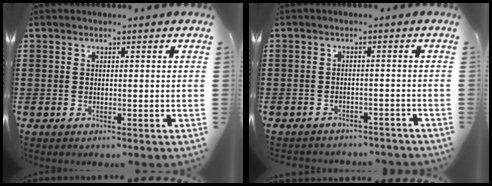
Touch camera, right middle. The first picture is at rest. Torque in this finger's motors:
{"motor_torque": [0.18, -0.04, 0.06, 0.05]}